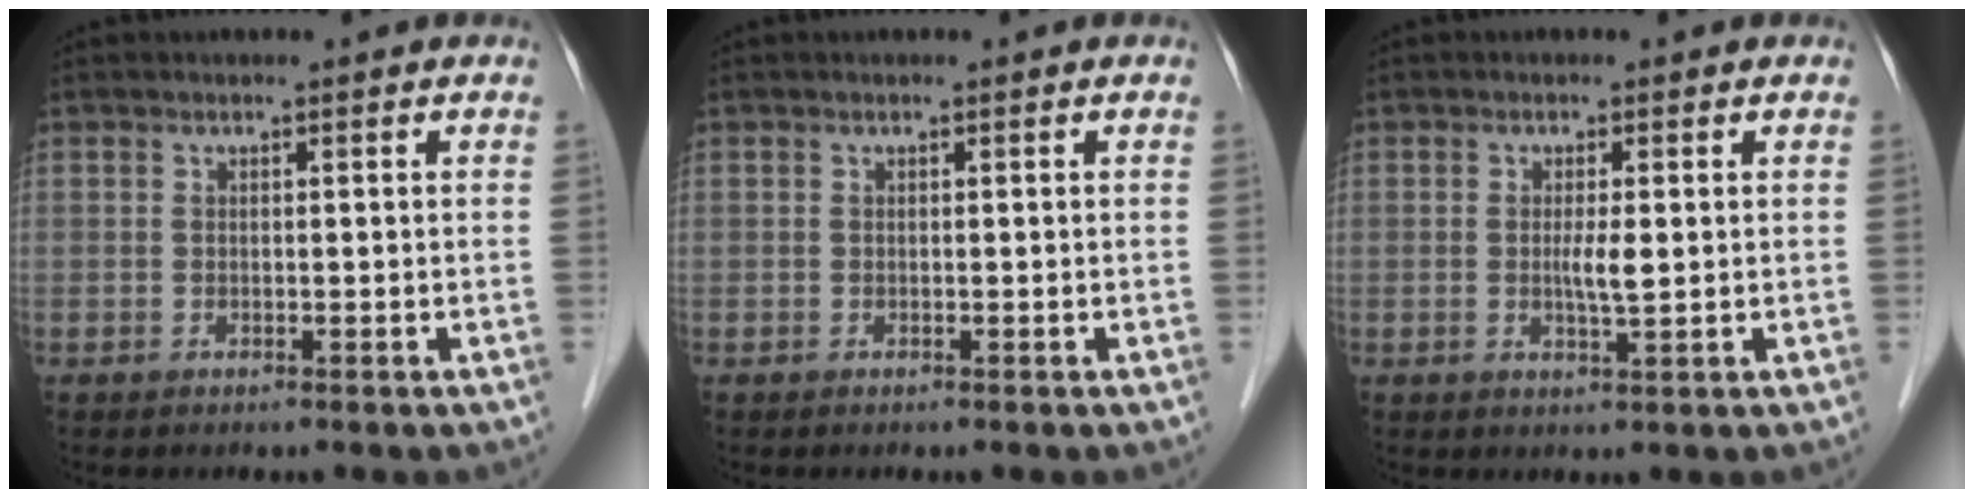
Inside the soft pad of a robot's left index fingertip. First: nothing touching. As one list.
[{"total": 0.0}, {"total": 2.7, "force": [0.1, 0.3, 2.7], "torque": [-0.053, -0.004, 0.002]}]